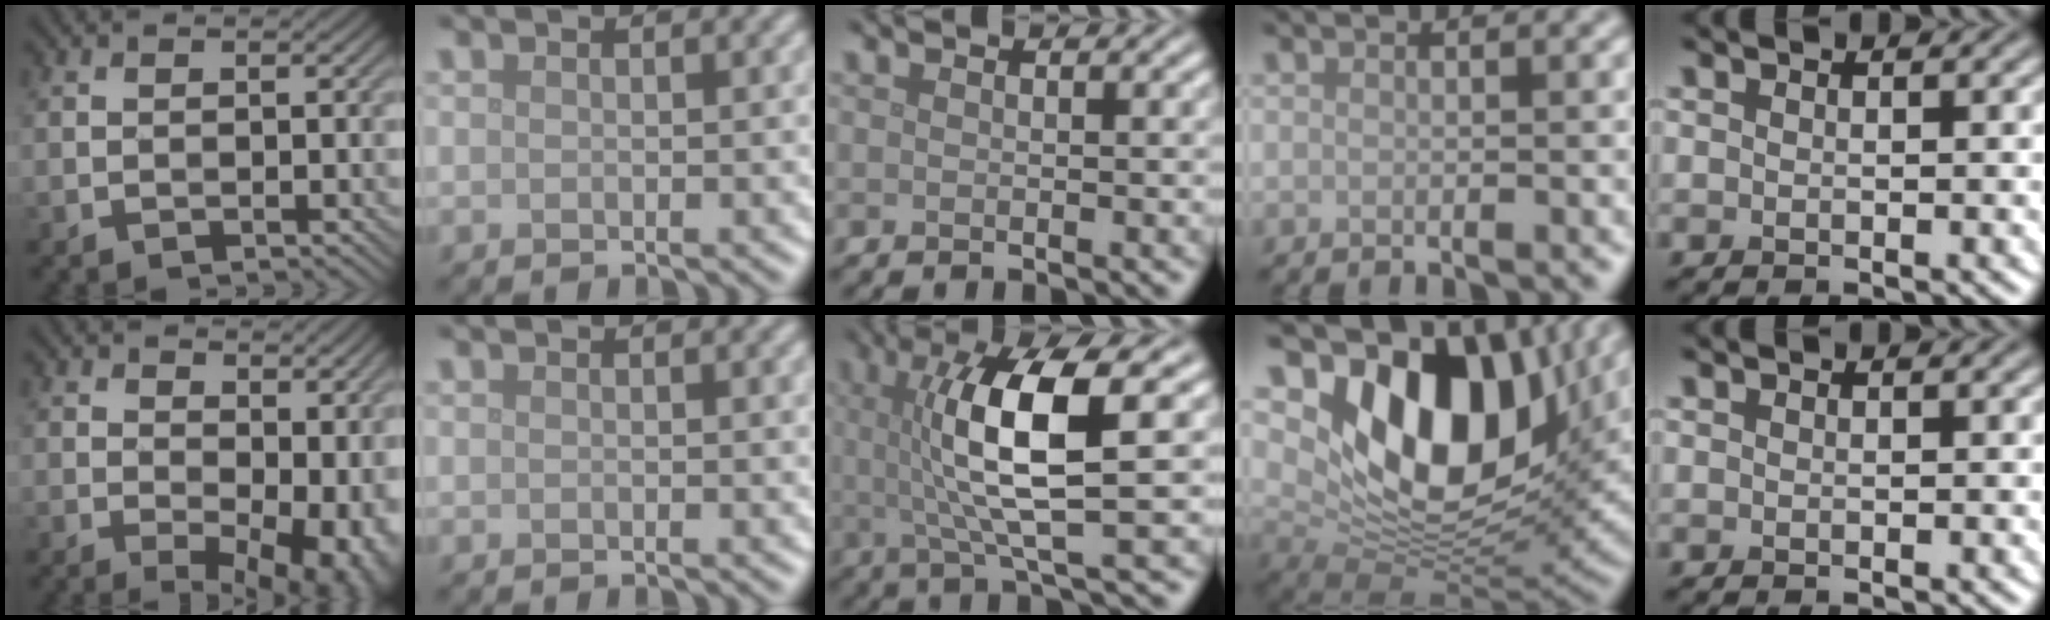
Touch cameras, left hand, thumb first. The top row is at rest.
{"thumb": {"total": 13.2, "force": [0.0, 7.6, 10.8], "torque": [-0.122, -0.019, 0.040]}, "middle": {"total": 8.3, "force": [1.1, 1.8, 8.0], "torque": [-0.128, 0.005, 0.020]}, "ring": {"total": 14.2, "force": [4.5, 8.5, 10.5], "torque": [-0.162, -0.010, 0.081]}}